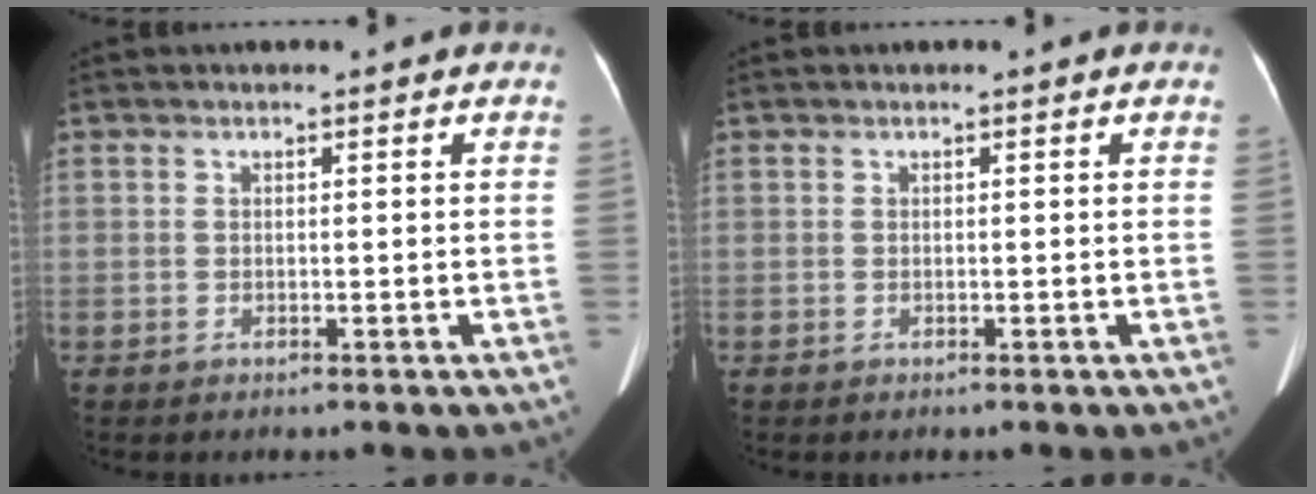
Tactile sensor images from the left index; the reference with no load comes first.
{"total": 0.0}